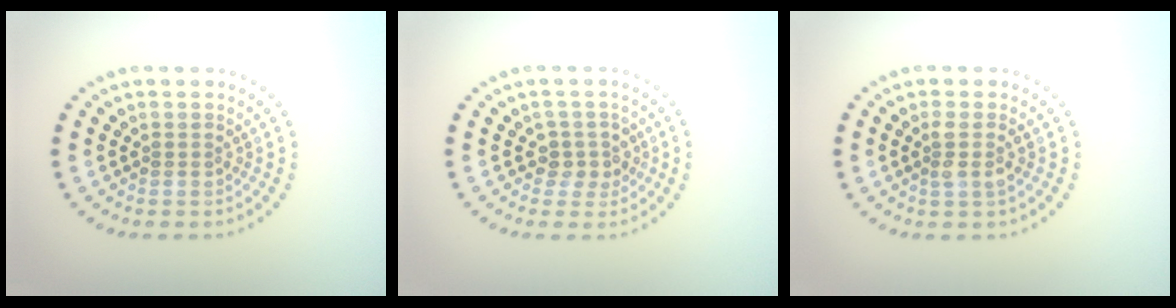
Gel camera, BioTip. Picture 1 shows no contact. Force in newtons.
{"total": 2.1, "press": 1.7, "slide": 1.1}
{"total": 1.6, "press": 1.4, "slide": 0.7}